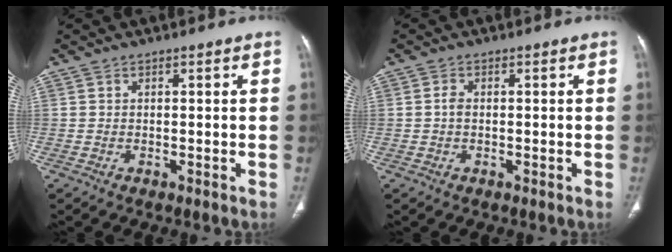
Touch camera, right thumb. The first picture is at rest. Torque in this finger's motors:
{"motor_torque": [-0.39, 0.08, 0.40, 0.12, 0.03]}